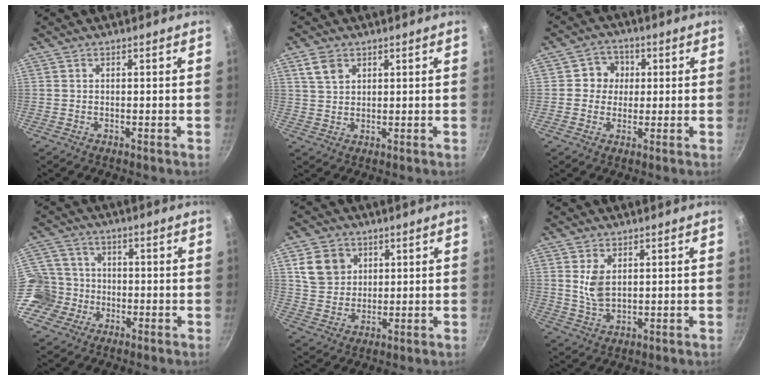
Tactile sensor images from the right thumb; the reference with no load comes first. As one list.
[{"total": 4.1, "force": [2.1, 2.8, 2.1], "torque": [-0.027, -0.001, 0.043]}, {"total": 5.4, "force": [0.7, 5.1, 1.5], "torque": [0.016, 0.007, 0.002]}, {"total": 9.6, "force": [-3.3, 8.7, 2.4], "torque": [-0.018, 0.037, -0.072]}, {"total": 8.3, "force": [2.9, 7.1, 3.2], "torque": [-0.028, -0.004, 0.058]}, {"total": 5.1, "force": [1.4, 3.0, 3.8], "torque": [-0.070, -0.014, 0.034]}]